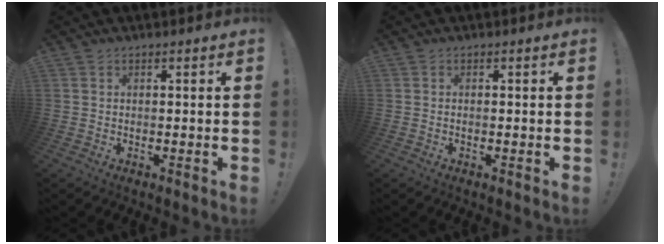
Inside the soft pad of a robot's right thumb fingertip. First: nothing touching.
{"total": 0.6, "force": [-0.4, 0.0, 0.4], "torque": [-0.015, 0.003, -0.006]}